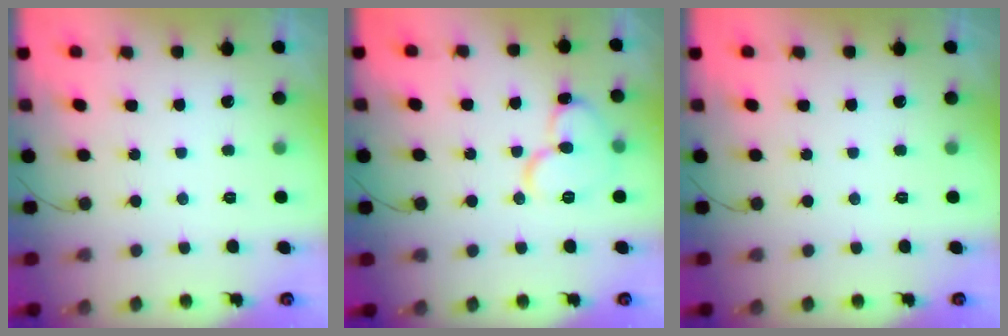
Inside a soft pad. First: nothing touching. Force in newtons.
{"total": 11.4, "press": 11.3, "slide": 1.4}
{"total": 0.0}